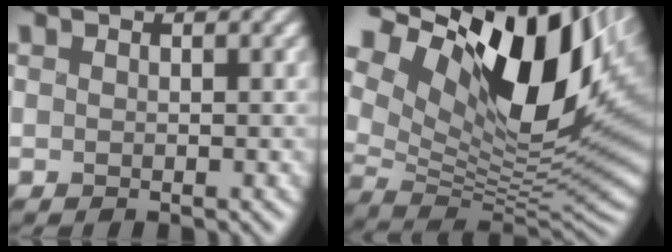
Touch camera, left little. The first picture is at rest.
{"total": 17.5, "force": [6.7, 8.9, 13.6], "torque": [-0.250, 0.024, 0.104]}